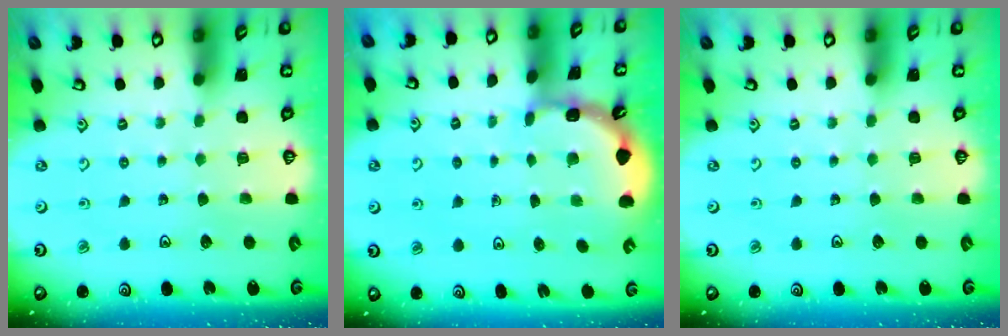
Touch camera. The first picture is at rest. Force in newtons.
{"total": 2.2, "press": 2.2, "slide": 0.1}
{"total": 0.0}